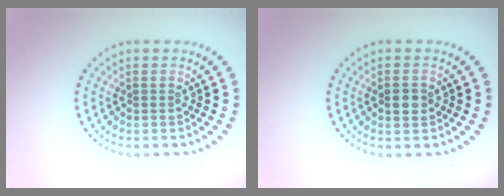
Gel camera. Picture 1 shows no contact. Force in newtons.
{"total": 1.5, "press": 1.5, "slide": 0.3}